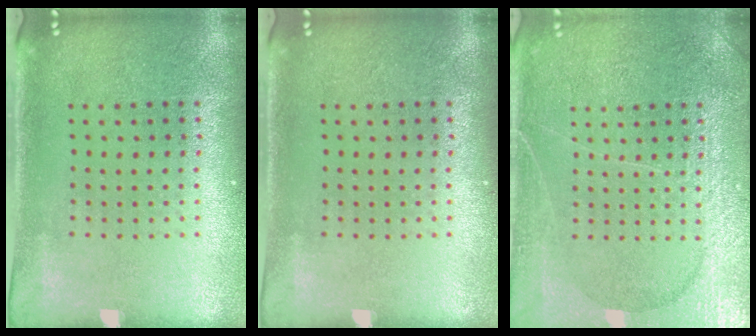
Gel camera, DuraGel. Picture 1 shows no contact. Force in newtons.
{"total": 0.0}
{"total": 5.5, "press": 5.5, "slide": 0.7}